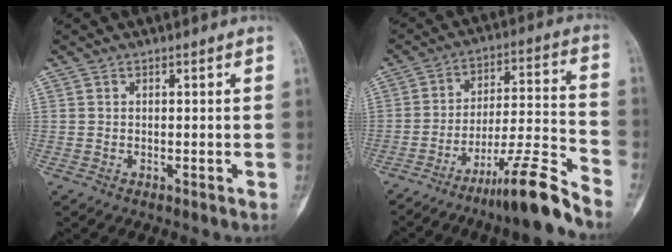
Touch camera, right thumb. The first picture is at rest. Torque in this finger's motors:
{"motor_torque": [2.61, 1.25, 1.41, -1.36, 0.53]}